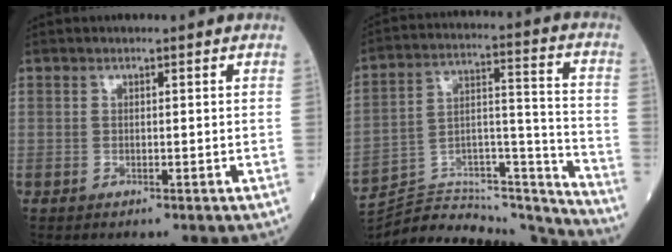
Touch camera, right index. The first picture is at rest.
{"total": 24.7, "force": [-24.1, 2.7, 4.7], "torque": [-0.086, 0.044, -0.365]}